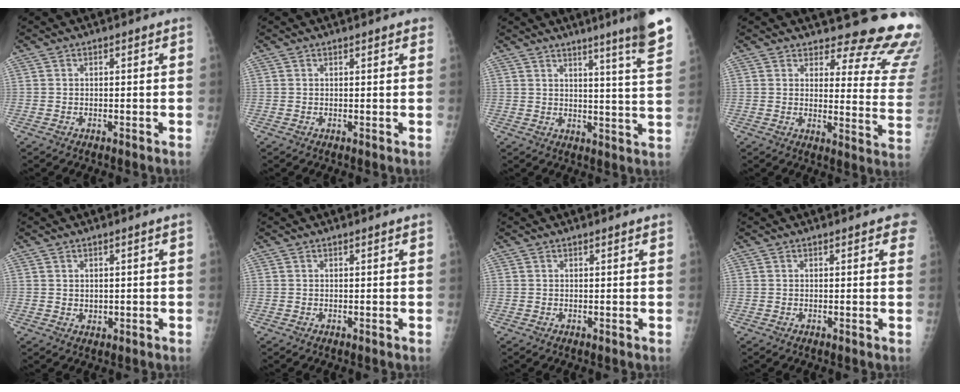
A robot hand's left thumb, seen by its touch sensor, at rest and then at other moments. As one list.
[{"total": 1.9, "force": [1.5, 0.4, 1.1], "torque": [-0.008, 0.002, 0.016]}, {"total": 12.3, "force": [9.0, -0.5, 8.3], "torque": [-0.101, -0.062, 0.103]}, {"total": 17.7, "force": [16.1, 4.9, 5.6], "torque": [-0.014, -0.157, 0.167]}, {"total": 1.1, "force": [0.6, 0.6, 0.7], "torque": [-0.008, -0.008, 0.017]}, {"total": 0.7, "force": [0.6, 0.0, 0.3], "torque": [-0.005, 0.001, 0.011]}, {"total": 1.1, "force": [0.9, 0.1, 0.5], "torque": [-0.003, 0.001, 0.014]}, {"total": 3.8, "force": [2.5, 1.3, 2.6], "torque": [-0.009, 0.001, 0.026]}]